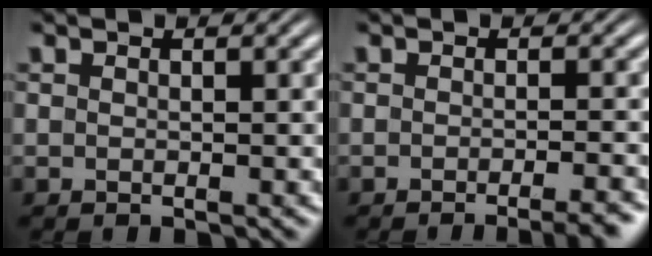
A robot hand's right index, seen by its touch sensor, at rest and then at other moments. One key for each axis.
{"total": 3.1, "fx": -2.6, "fy": 0.2, "fz": 1.6, "tx": -0.014, "ty": 0.003, "tz": -0.044}